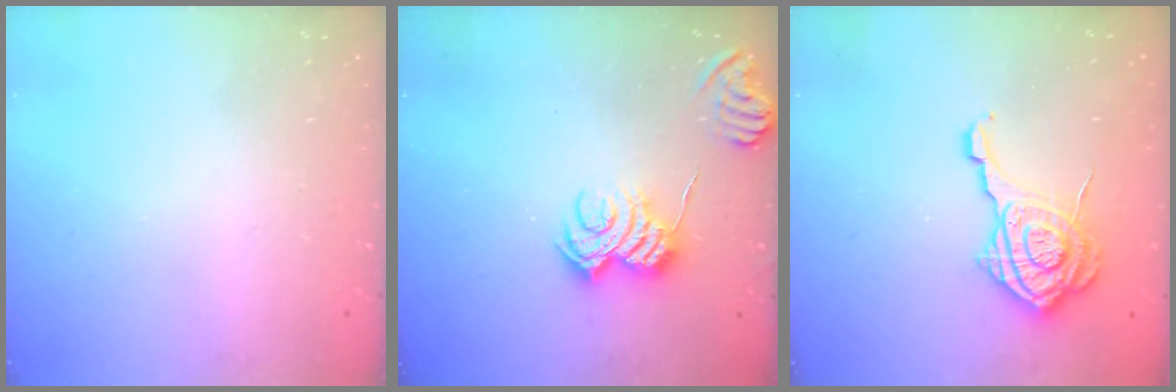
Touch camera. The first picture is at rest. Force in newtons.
{"total": 5.4, "press": 5.3, "slide": 1.0}
{"total": 14.0, "press": 14.0, "slide": 1.0}